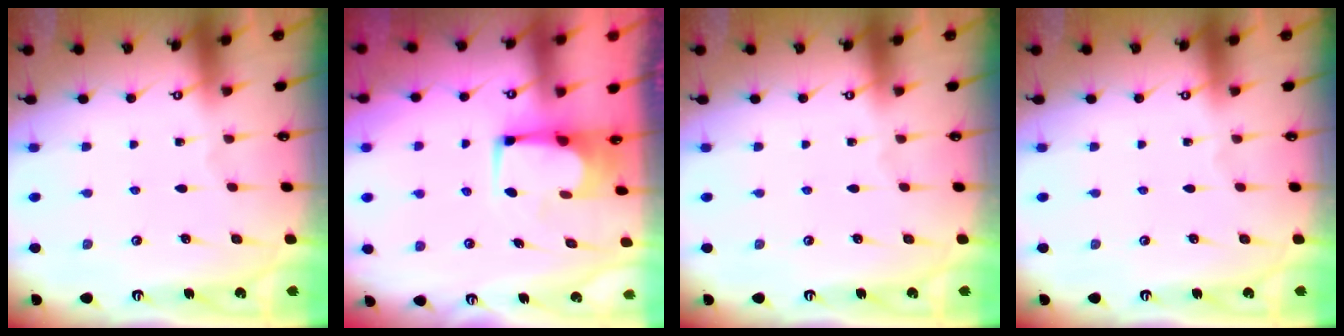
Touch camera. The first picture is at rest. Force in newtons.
{"total": 2.8, "press": 2.8, "slide": 0.1}
{"total": 0.0}
{"total": 0.0}